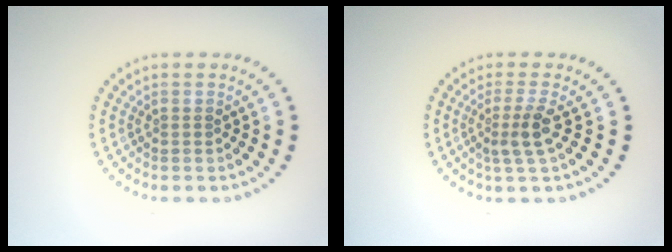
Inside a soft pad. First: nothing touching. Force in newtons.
{"total": 2.3, "press": 1.8, "slide": 1.5}